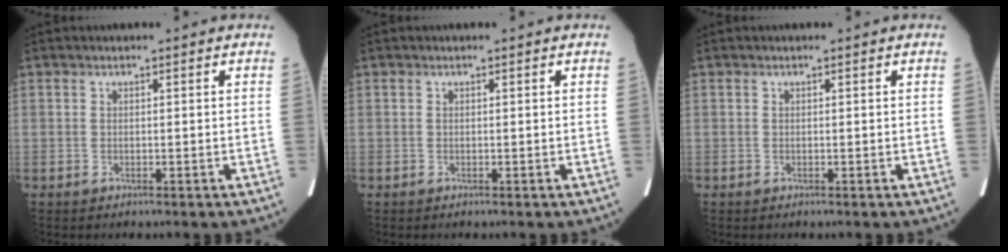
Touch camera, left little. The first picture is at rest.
{"total": 0.0}
{"total": 0.0}